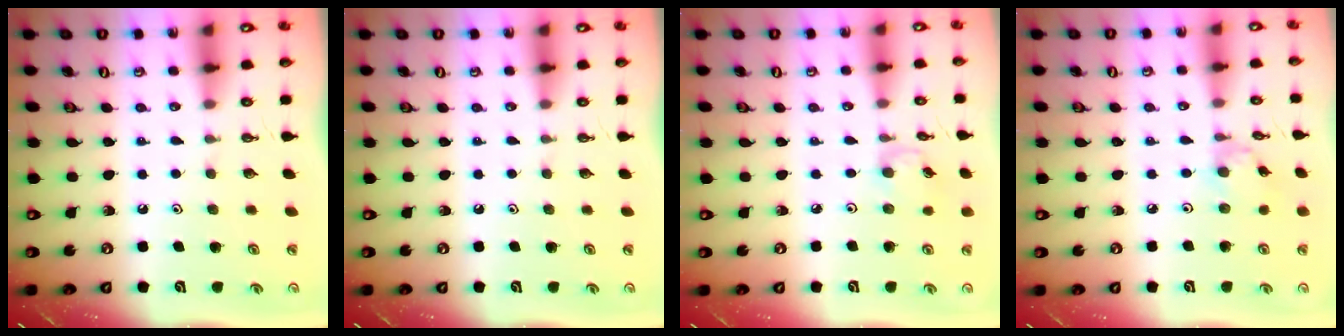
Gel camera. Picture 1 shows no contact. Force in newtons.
{"total": 0.0}
{"total": 3.1, "press": 3.1, "slide": 0.1}
{"total": 1.8, "press": 1.7, "slide": 0.1}